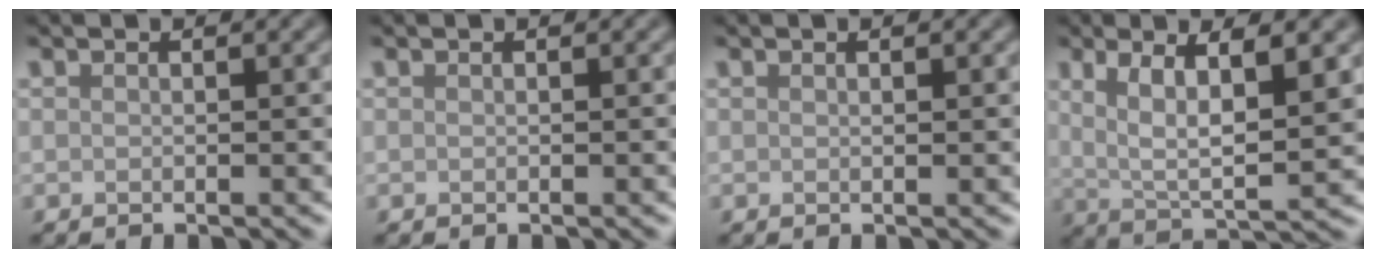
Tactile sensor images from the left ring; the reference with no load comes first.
{"total": 0.0}
{"total": 0.7, "force": [0.3, 0.2, 0.6], "torque": [-0.006, 0.003, 0.004]}
{"total": 6.9, "force": [2.2, 2.1, 6.2], "torque": [-0.111, -0.007, 0.043]}